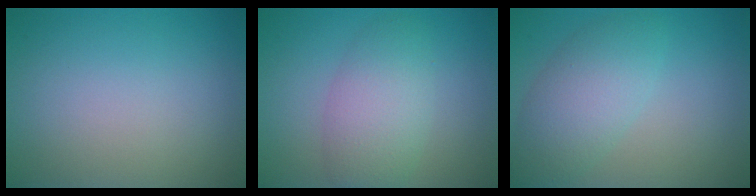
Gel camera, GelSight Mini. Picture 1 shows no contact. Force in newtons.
{"total": 4.6, "press": 4.6, "slide": 0.2}
{"total": 4.7, "press": 4.7, "slide": 0.2}